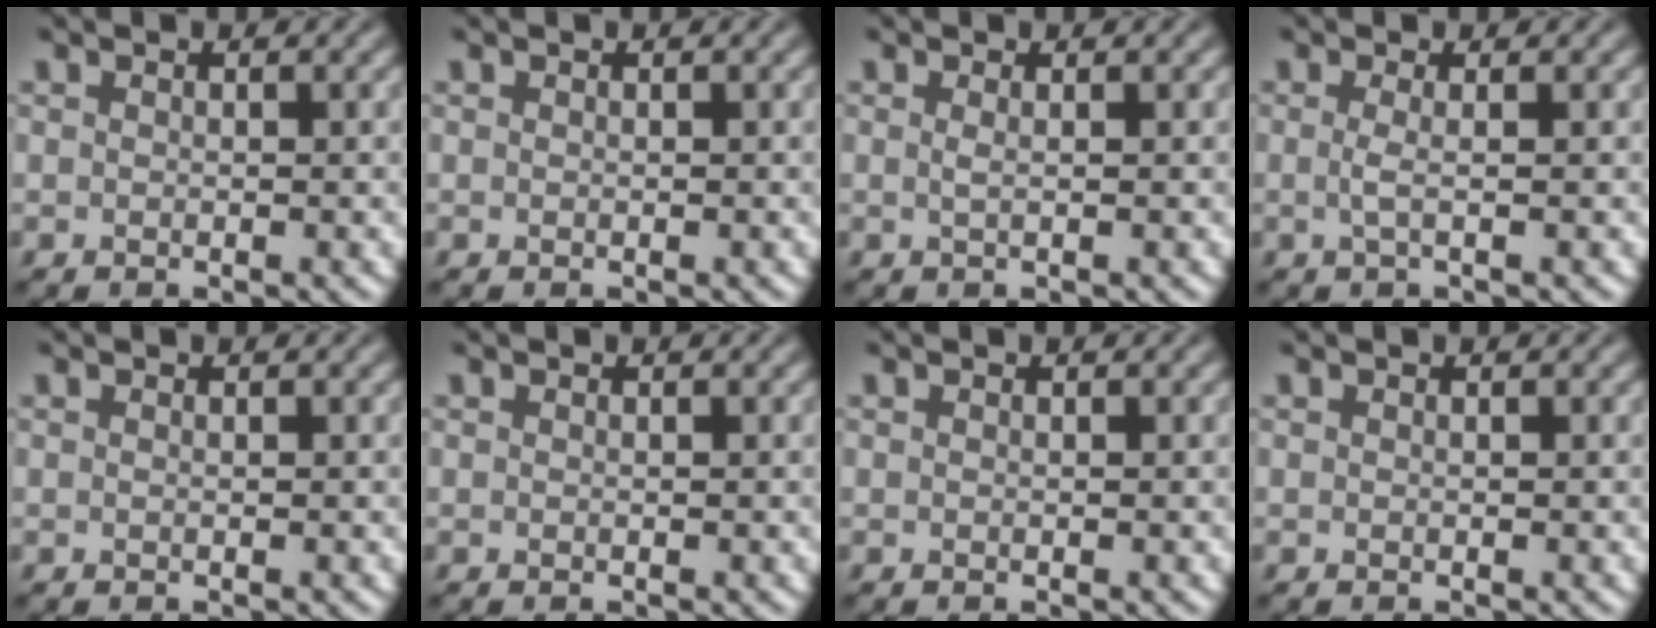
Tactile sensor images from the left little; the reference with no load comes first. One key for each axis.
{"total": 0.0}
{"total": 0.7, "fx": 0.1, "fy": 0.2, "fz": 0.7, "tx": -0.010, "ty": 0.002, "tz": 0.000}
{"total": 1.4, "fx": 0.0, "fy": 0.4, "fz": 1.3, "tx": -0.025, "ty": -0.002, "tz": -0.005}
{"total": 0.0}
{"total": 0.0}
{"total": 0.0}
{"total": 0.0}